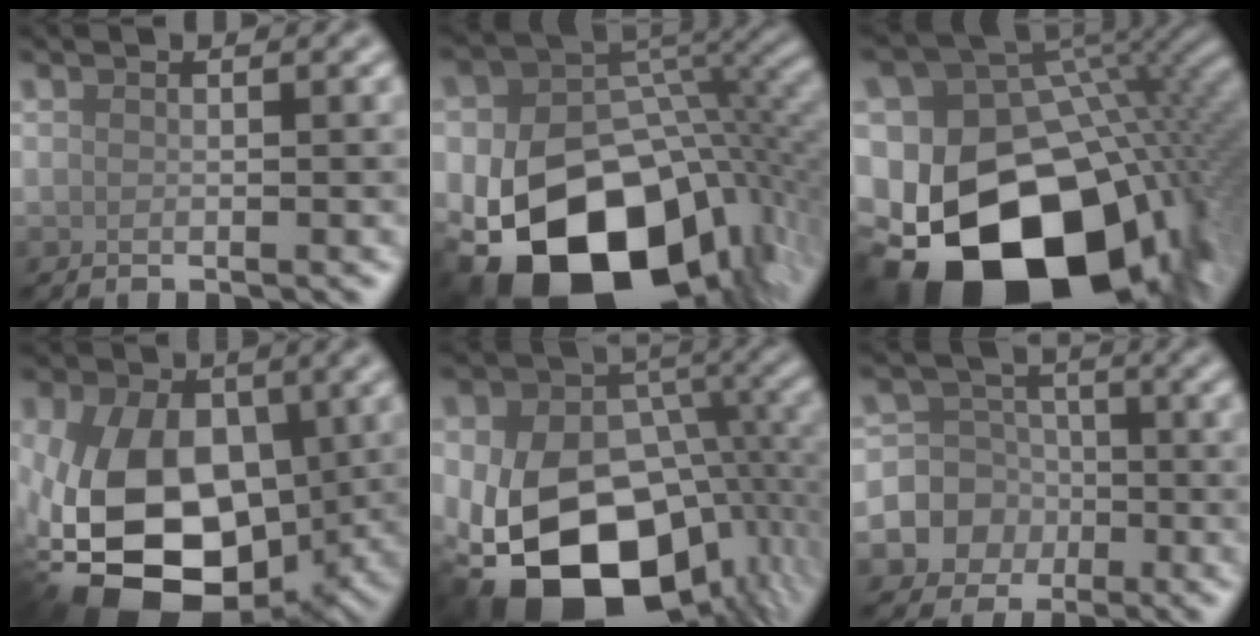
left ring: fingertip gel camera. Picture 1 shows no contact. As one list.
[{"total": 18.5, "force": [-7.2, 12.6, 11.5], "torque": [-0.201, -0.029, -0.111]}, {"total": 20.7, "force": [-7.7, 14.3, 12.8], "torque": [-0.244, -0.025, -0.119]}, {"total": 15.1, "force": [-2.1, 10.2, 11.0], "torque": [-0.207, -0.017, -0.042]}, {"total": 19.5, "force": [-5.9, 13.9, 12.3], "torque": [-0.228, -0.028, -0.087]}, {"total": 9.1, "force": [-2.9, 8.5, 1.4], "torque": [-0.035, -0.009, -0.069]}]